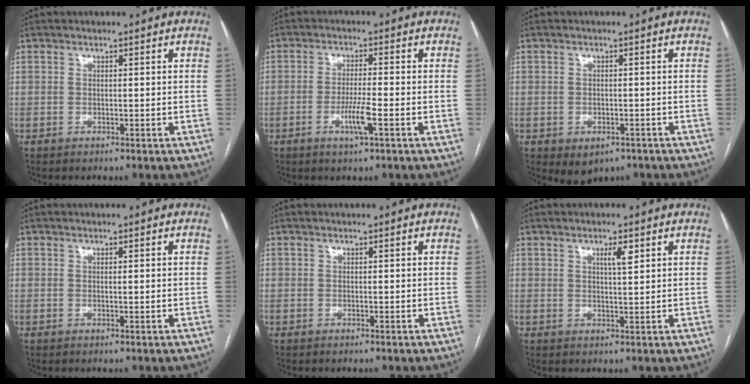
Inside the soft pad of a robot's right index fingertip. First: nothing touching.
{"total": 4.7, "force": [-1.9, 0.0, 4.3], "torque": [-0.081, -0.008, -0.035]}
{"total": 4.0, "force": [-2.4, 2.6, 1.8], "torque": [-0.020, -0.001, -0.023]}
{"total": 0.6, "force": [0.1, -0.1, 0.5], "torque": [-0.010, -0.001, 0.002]}
{"total": 0.0}
{"total": 2.6, "force": [1.3, 0.3, 2.3], "torque": [-0.040, -0.001, 0.022]}